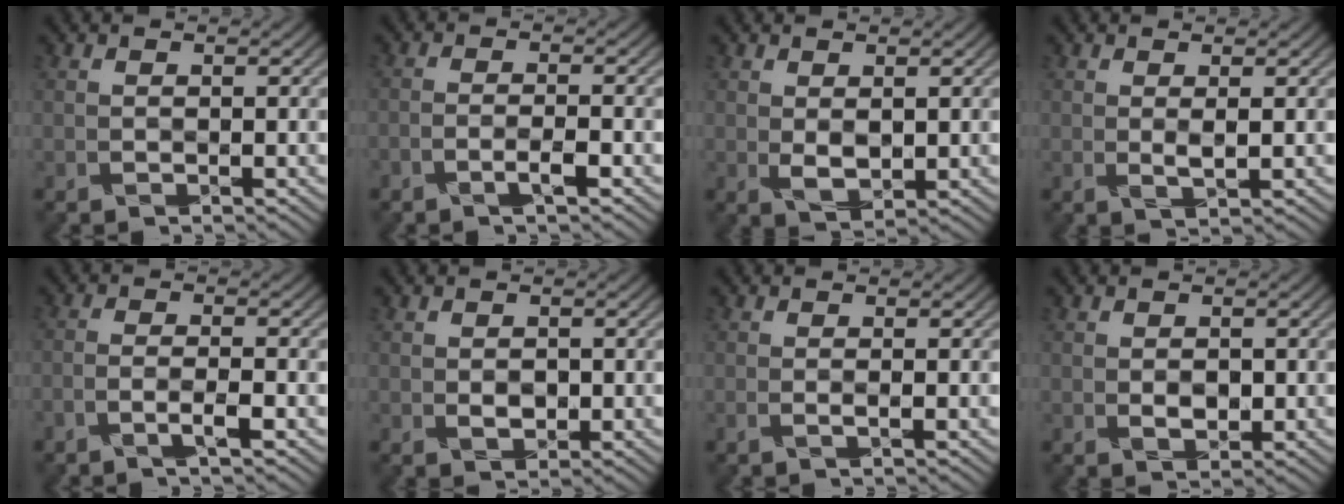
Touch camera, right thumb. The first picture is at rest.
{"total": 2.3, "force": [-1.6, 0.3, 1.6], "torque": [-0.024, 0.008, -0.039]}
{"total": 2.2, "force": [0.7, 1.3, 1.7], "torque": [-0.038, -0.005, 0.022]}
{"total": 1.3, "force": [0.6, 0.2, 1.2], "torque": [-0.026, -0.002, 0.014]}
{"total": 2.7, "force": [-1.8, 0.3, 1.9], "torque": [-0.028, 0.008, -0.048]}
{"total": 1.3, "force": [0.0, 1.1, 0.7], "torque": [-0.012, -0.006, 0.007]}
{"total": 0.8, "force": [-0.1, 0.2, 0.8], "torque": [-0.014, 0.000, -0.006]}
{"total": 1.5, "force": [0.1, 1.2, 1.0], "torque": [-0.019, -0.008, 0.009]}